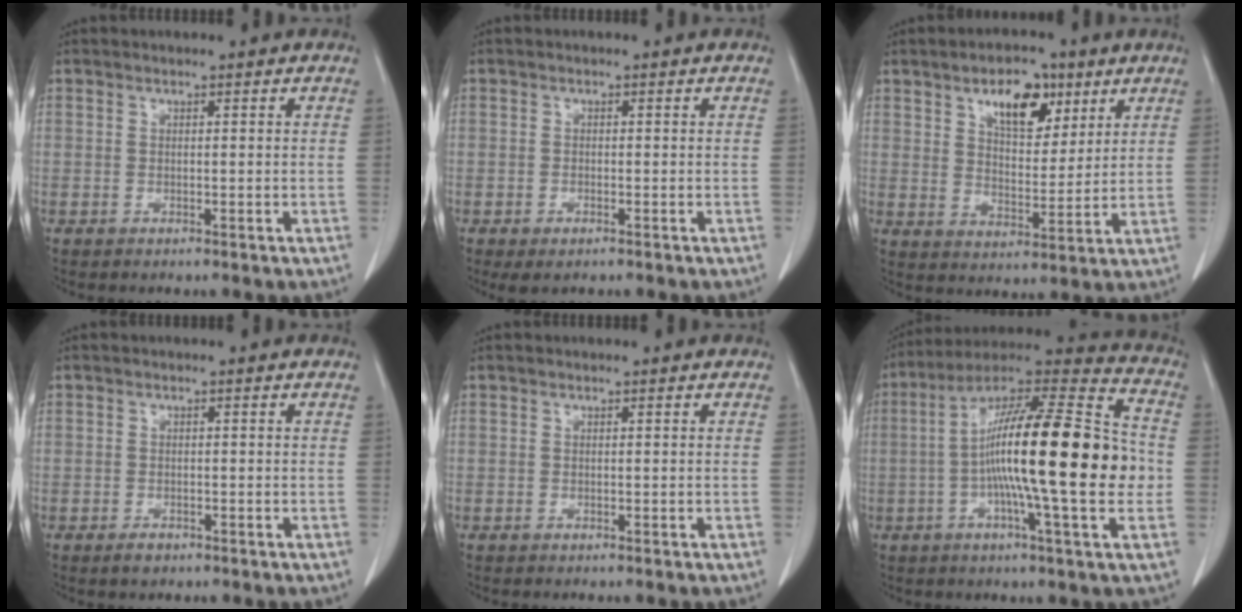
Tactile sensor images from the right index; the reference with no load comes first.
{"total": 2.1, "force": [-1.3, 0.9, 1.5], "torque": [-0.029, -0.003, -0.012]}
{"total": 9.3, "force": [5.2, 4.5, 6.3], "torque": [-0.100, 0.008, 0.089]}
{"total": 1.6, "force": [-1.0, 1.1, 0.7], "torque": [-0.011, 0.002, -0.012]}
{"total": 0.0}
{"total": 23.9, "force": [-1.7, 2.1, 23.8], "torque": [-0.370, 0.014, -0.039]}